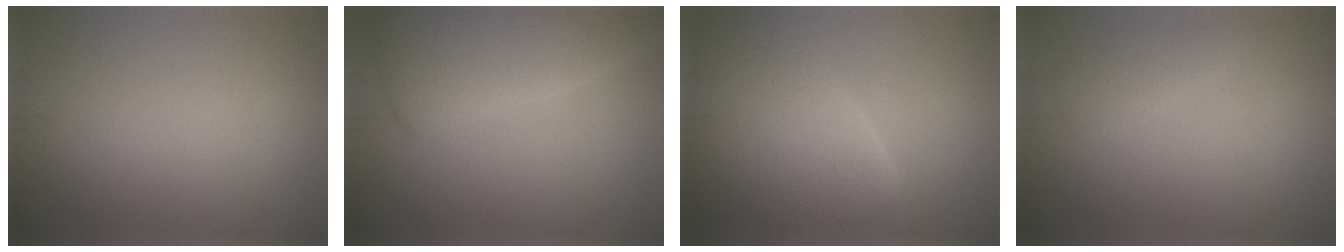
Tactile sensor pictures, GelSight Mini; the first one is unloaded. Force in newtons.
{"total": 7.5, "press": 7.5, "slide": 0.3}
{"total": 8.7, "press": 8.6, "slide": 0.7}
{"total": 1.6, "press": 1.6, "slide": 0.2}